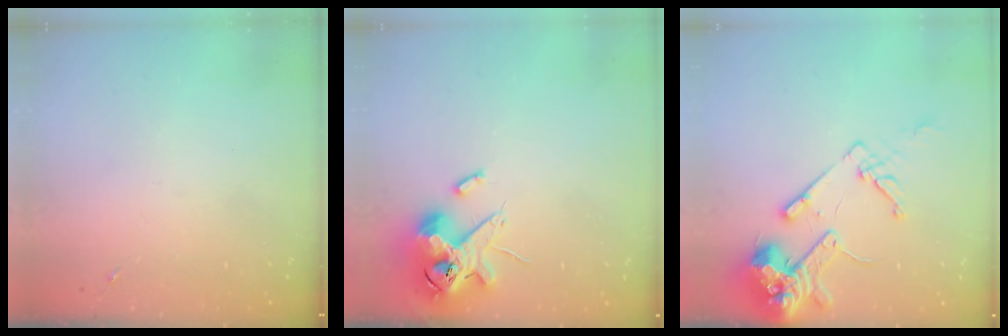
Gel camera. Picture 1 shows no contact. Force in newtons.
{"total": 14.5, "press": 14.3, "slide": 2.4}
{"total": 15.8, "press": 15.6, "slide": 2.0}